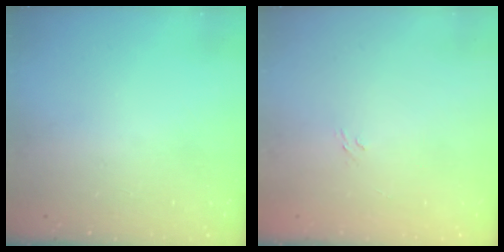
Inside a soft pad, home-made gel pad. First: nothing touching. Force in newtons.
{"total": 2.7, "press": 2.4, "slide": 1.1}